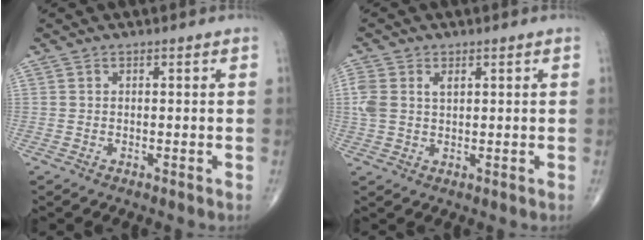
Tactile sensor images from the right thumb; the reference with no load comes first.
{"total": 5.5, "force": [1.5, 3.4, 4.0], "torque": [-0.100, 0.012, 0.034]}